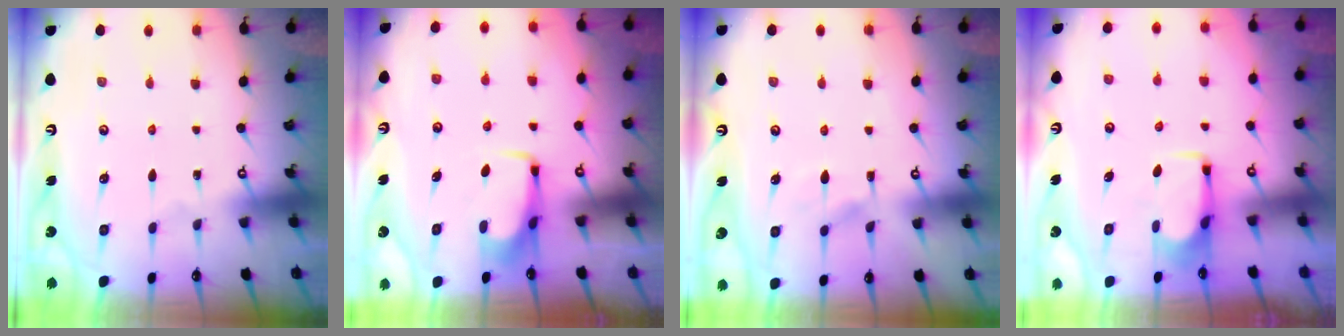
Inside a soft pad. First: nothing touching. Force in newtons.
{"total": 3.0, "press": 3.0, "slide": 0.4}
{"total": 6.1, "press": 6.1, "slide": 0.5}
{"total": 2.9, "press": 2.9, "slide": 0.5}